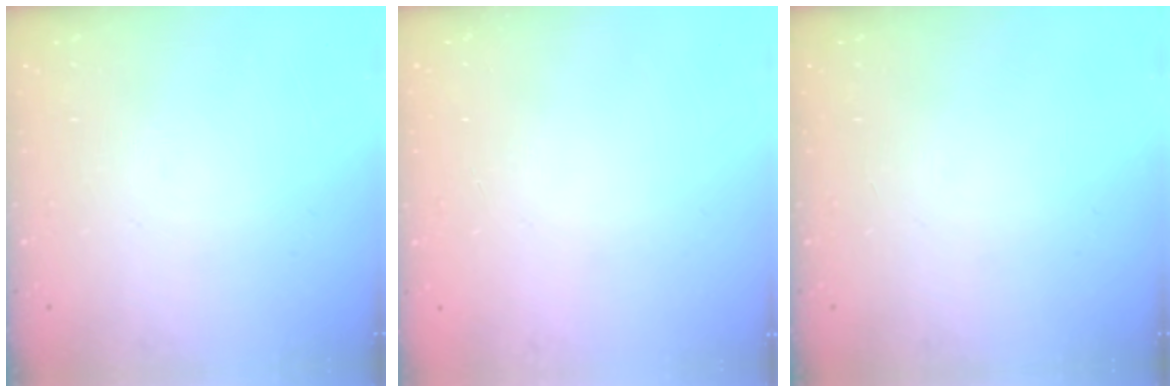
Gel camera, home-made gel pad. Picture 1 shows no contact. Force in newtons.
{"total": 0.0}
{"total": 0.0}